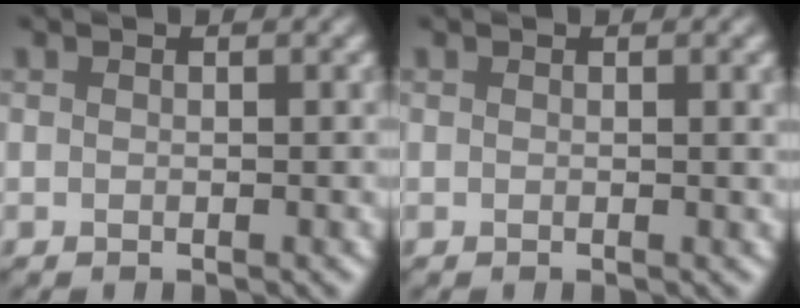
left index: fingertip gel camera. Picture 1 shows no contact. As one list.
[{"total": 1.2, "force": [0.3, 0.3, 1.1], "torque": [-0.011, 0.000, 0.002]}]